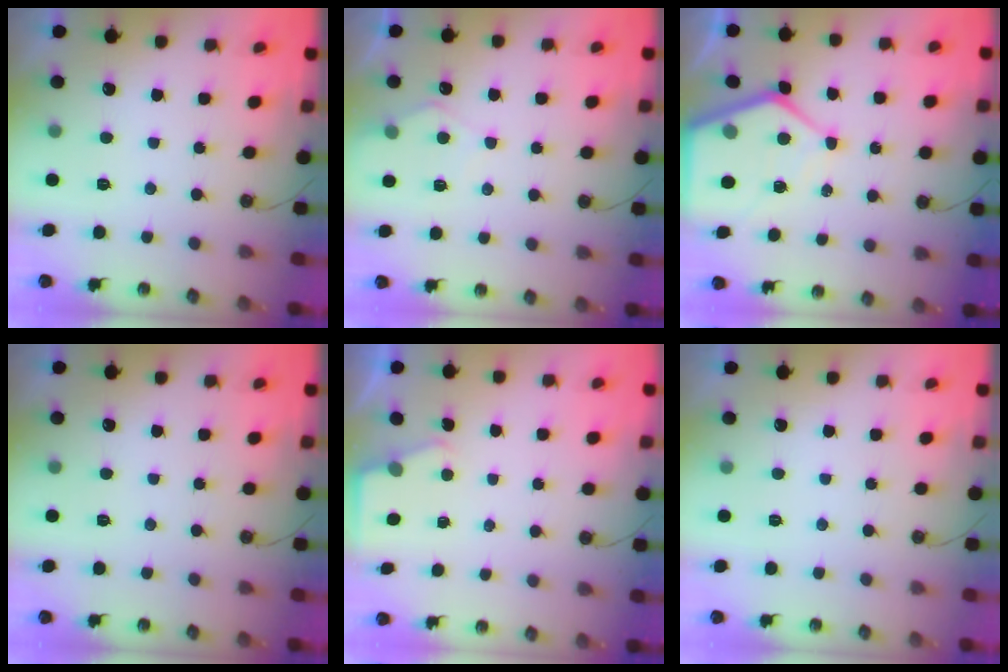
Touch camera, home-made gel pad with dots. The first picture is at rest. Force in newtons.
{"total": 5.6, "press": 5.6, "slide": 0.7}
{"total": 10.2, "press": 10.2, "slide": 0.9}
{"total": 0.0}
{"total": 2.3, "press": 2.3, "slide": 0.4}
{"total": 0.0}